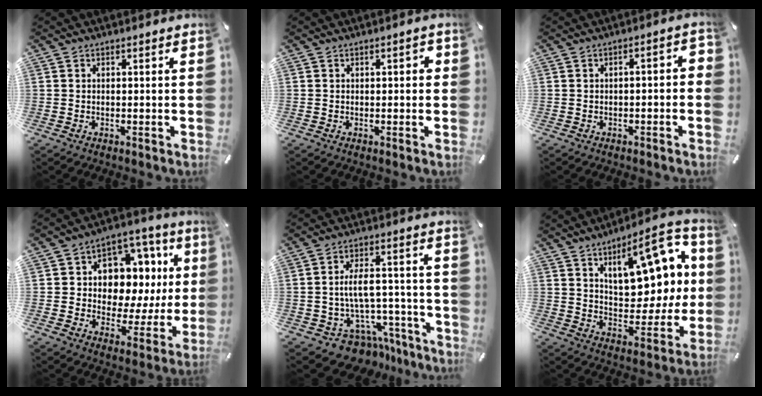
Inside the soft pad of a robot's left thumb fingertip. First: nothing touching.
{"total": 1.4, "force": [0.0, 0.8, 1.2], "torque": [-0.015, 0.003, -0.005]}
{"total": 3.3, "force": [-1.8, 1.3, 2.4], "torque": [-0.039, 0.014, -0.034]}
{"total": 12.2, "force": [4.1, 9.2, 6.9], "torque": [-0.097, -0.044, 0.078]}
{"total": 10.9, "force": [-3.8, 8.0, 6.3], "torque": [-0.098, 0.020, -0.058]}
{"total": 18.2, "force": [9.1, 8.7, 13.2], "torque": [-0.187, -0.048, 0.151]}